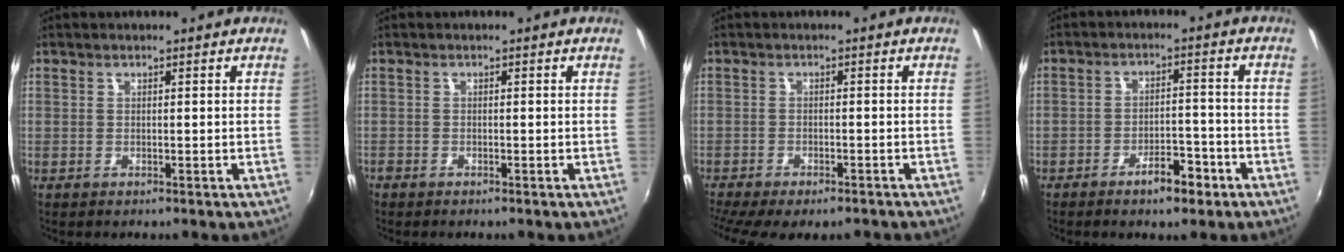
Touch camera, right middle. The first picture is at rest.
{"total": 1.1, "force": [-0.9, 0.5, 0.2], "torque": [-0.008, -0.004, -0.021]}
{"total": 9.5, "force": [-7.7, 2.4, 4.9], "torque": [-0.112, -0.039, -0.121]}
{"total": 5.8, "force": [-3.8, 2.2, 3.8], "torque": [-0.067, 0.006, -0.049]}